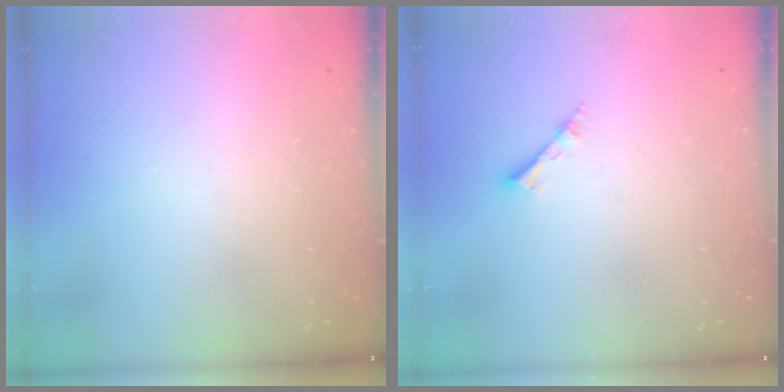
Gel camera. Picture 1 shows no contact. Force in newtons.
{"total": 2.2, "press": 2.2, "slide": 0.3}